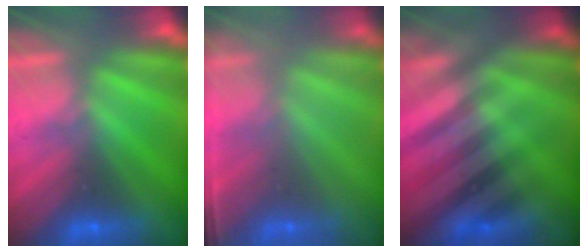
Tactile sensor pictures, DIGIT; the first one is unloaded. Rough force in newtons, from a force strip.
{"total": 1.0}
{"total": 2.7}